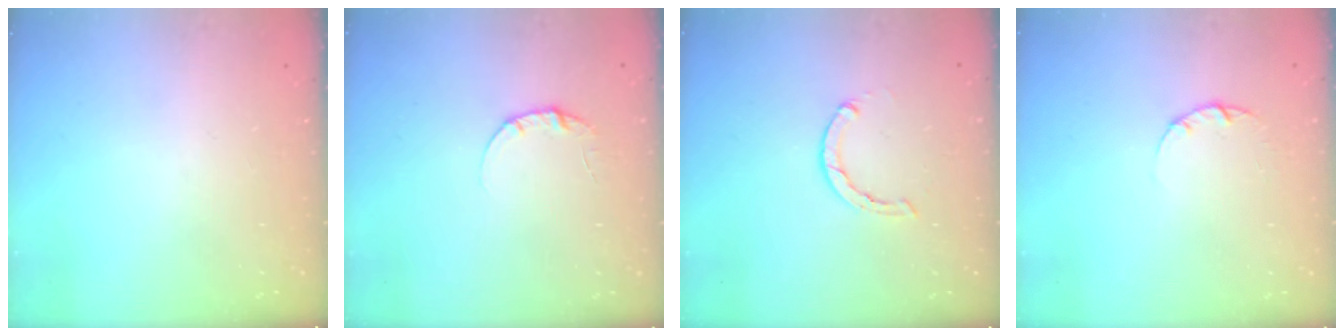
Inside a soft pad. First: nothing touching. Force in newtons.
{"total": 4.0, "press": 4.0, "slide": 0.4}
{"total": 1.5, "press": 1.5, "slide": 0.2}
{"total": 2.2, "press": 2.2, "slide": 0.3}